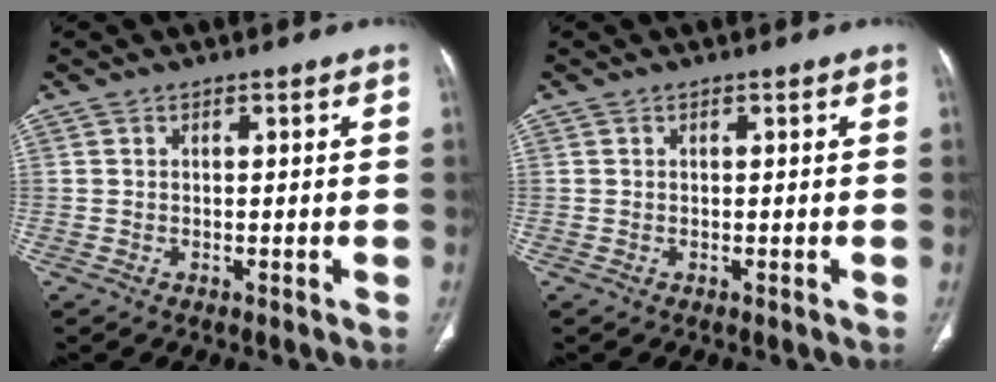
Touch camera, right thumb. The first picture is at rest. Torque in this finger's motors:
{"motor_torque": [-0.01, 0.01, -0.16, 0.16, 0.00]}